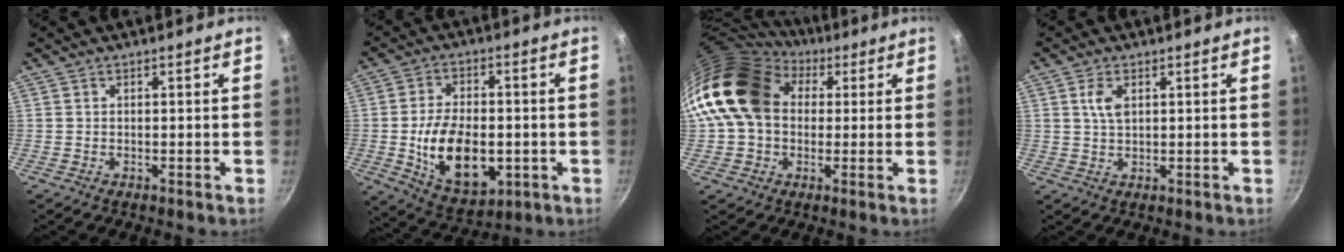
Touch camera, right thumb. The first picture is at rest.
{"total": 15.9, "force": [-2.5, 9.4, 12.6], "torque": [-0.195, 0.003, -0.029]}
{"total": 17.6, "force": [3.6, 13.5, 10.6], "torque": [-0.170, 0.031, 0.051]}
{"total": 3.7, "force": [1.2, 2.0, 2.9], "torque": [-0.052, -0.002, 0.023]}